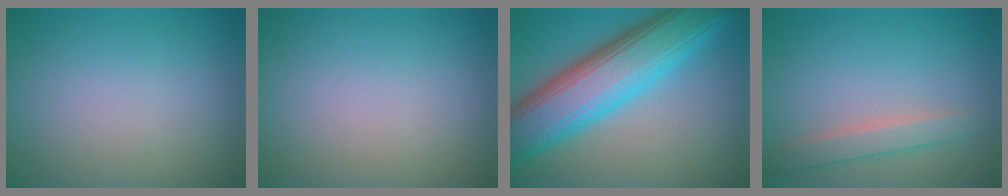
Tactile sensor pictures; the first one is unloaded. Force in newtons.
{"total": 0.0}
{"total": 11.1, "press": 11.1, "slide": 0.3}
{"total": 2.2, "press": 2.2, "slide": 0.2}